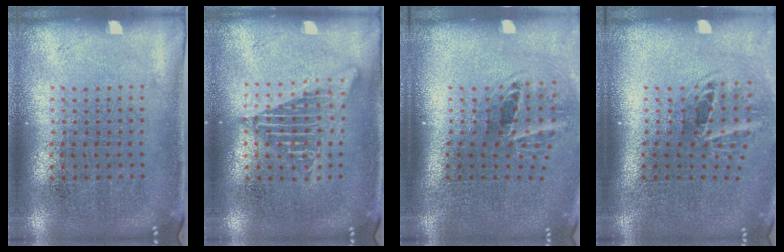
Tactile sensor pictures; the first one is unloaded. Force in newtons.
{"total": 2.4, "press": 2.4, "slide": 0.2}
{"total": 2.0, "press": 1.2, "slide": 1.6}
{"total": 2.0, "press": 1.2, "slide": 1.6}